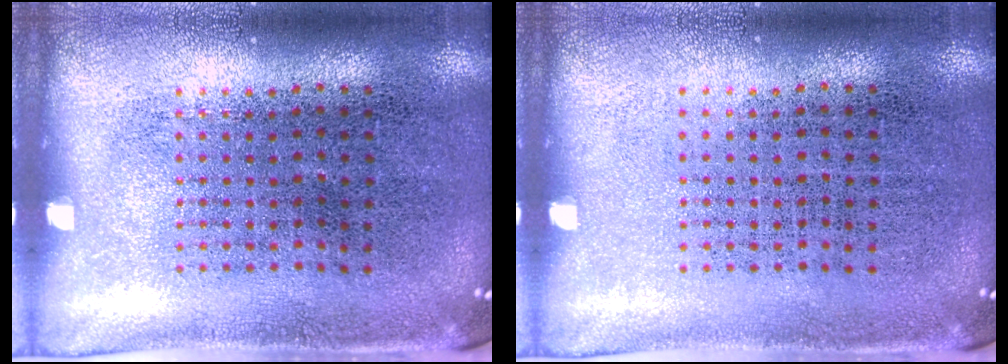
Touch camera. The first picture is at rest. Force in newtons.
{"total": 0.0}